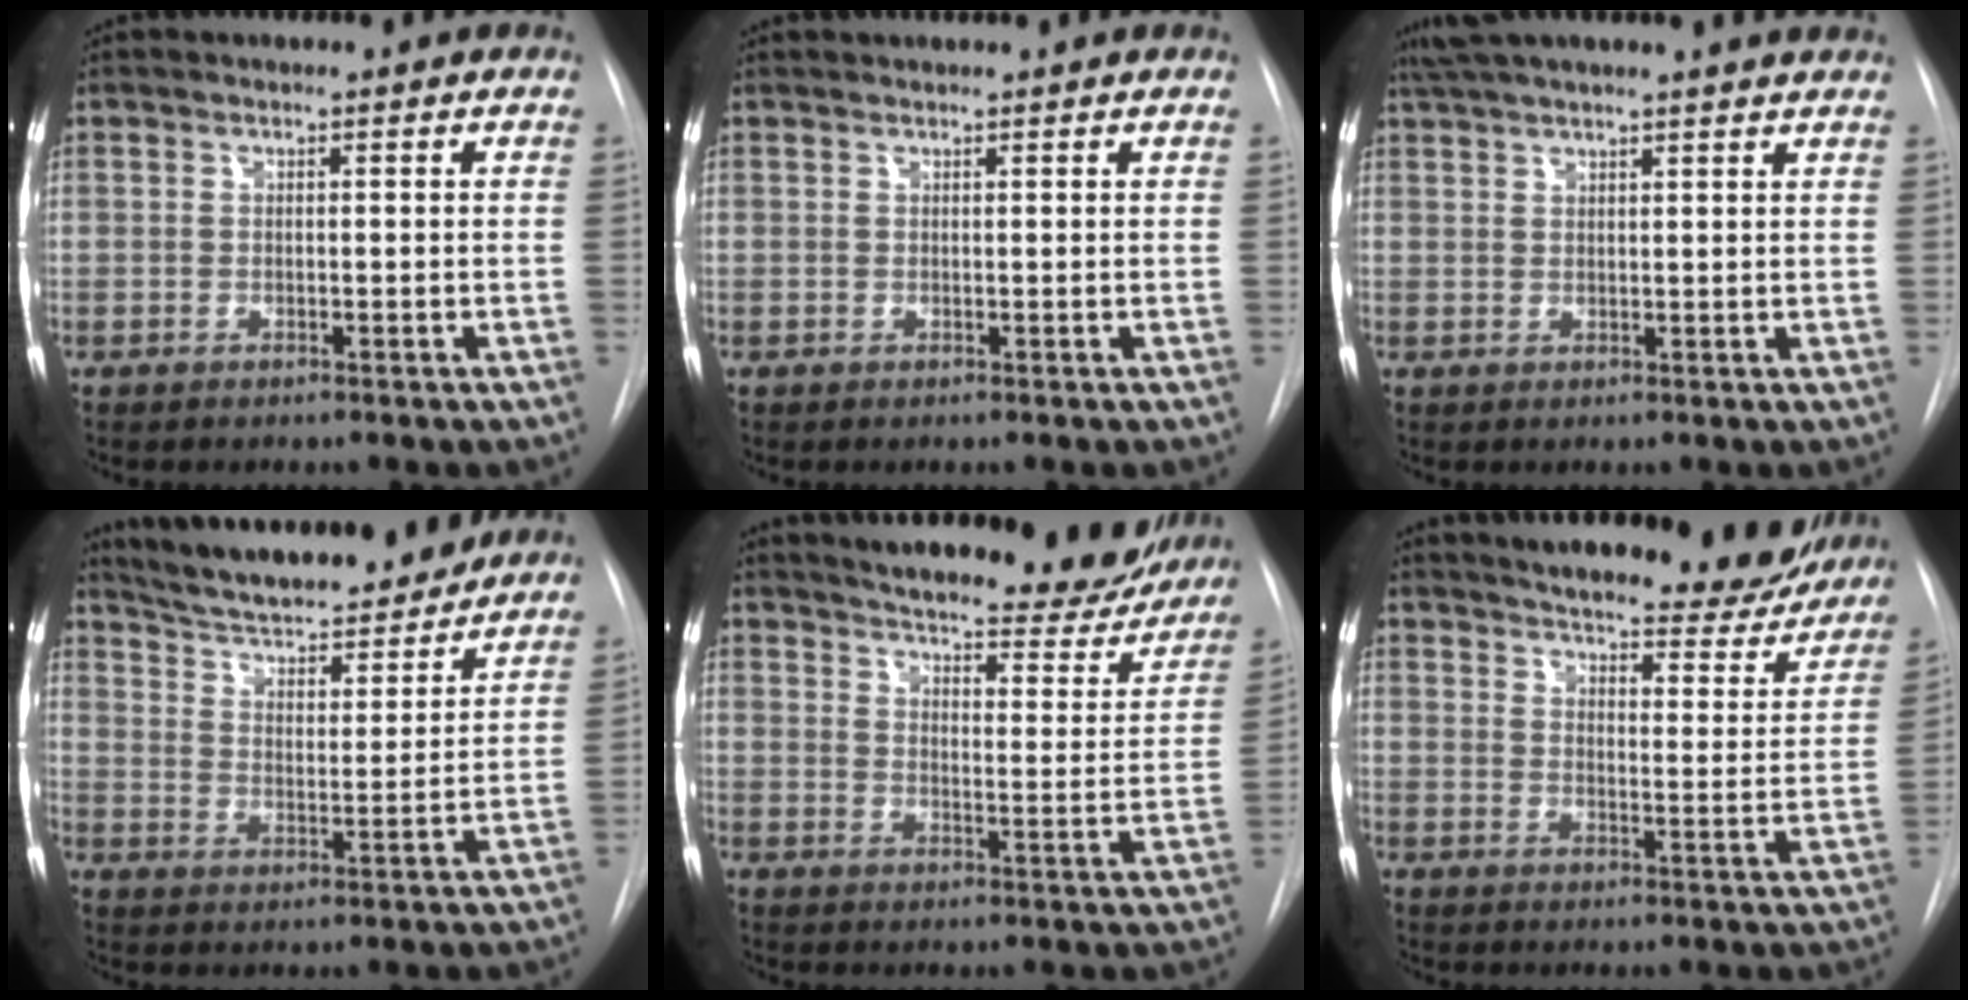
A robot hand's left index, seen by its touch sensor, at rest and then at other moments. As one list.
[{"total": 1.0, "force": [1.0, -0.2, 0.2], "torque": [-0.004, 0.019, 0.019]}, {"total": 13.6, "force": [12.0, 0.2, 6.4], "torque": [-0.113, 0.037, 0.166]}, {"total": 18.6, "force": [16.7, 3.5, 7.5], "torque": [-0.121, -0.005, 0.250]}, {"total": 23.5, "force": [21.1, 5.0, 9.1], "torque": [-0.141, -0.057, 0.262]}, {"total": 20.7, "force": [18.4, 4.7, 8.2], "torque": [-0.123, -0.038, 0.226]}]